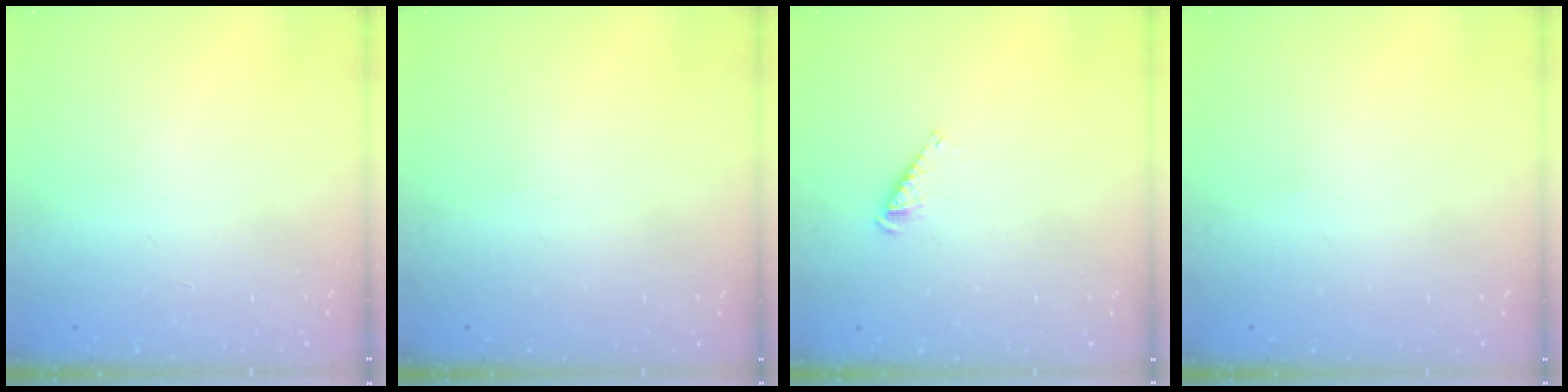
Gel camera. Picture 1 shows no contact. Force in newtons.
{"total": 0.0}
{"total": 2.9, "press": 2.9, "slide": 0.5}
{"total": 0.0}